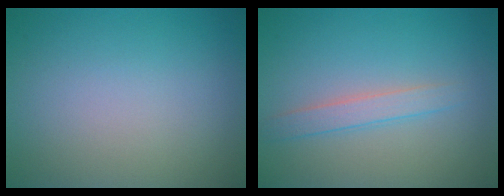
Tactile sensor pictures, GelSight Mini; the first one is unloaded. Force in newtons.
{"total": 1.9, "press": 1.9, "slide": 0.1}